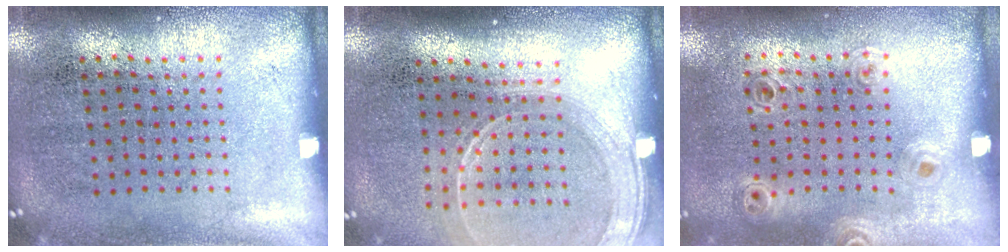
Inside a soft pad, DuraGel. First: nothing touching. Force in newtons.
{"total": 1.8, "press": 1.6, "slide": 0.8}
{"total": 0.9, "press": 0.9, "slide": 0.2}